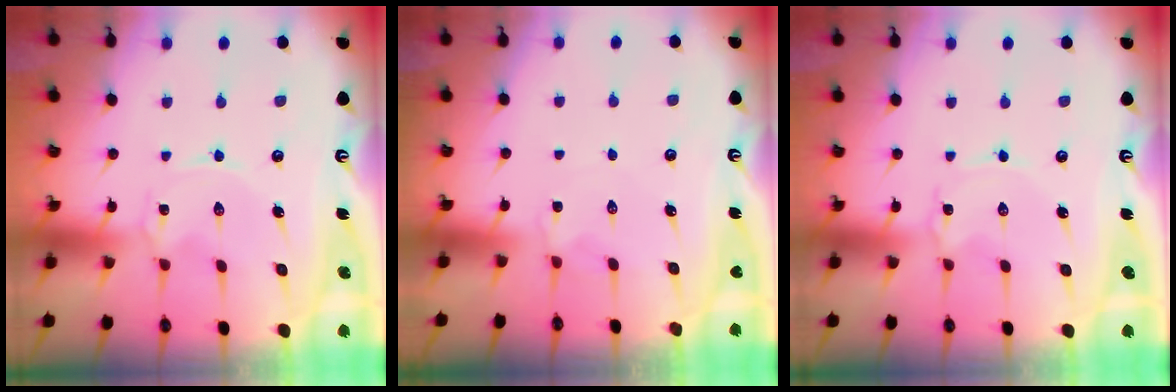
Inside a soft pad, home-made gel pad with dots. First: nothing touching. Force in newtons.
{"total": 1.9, "press": 1.8, "slide": 0.6}
{"total": 0.7, "press": 0.7, "slide": 0.1}